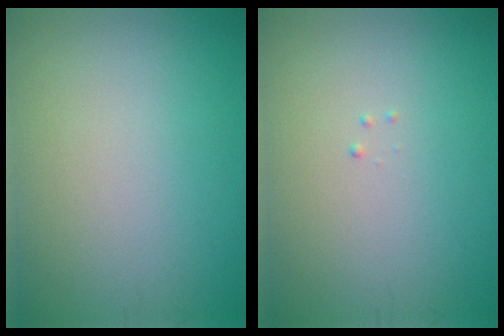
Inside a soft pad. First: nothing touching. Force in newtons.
{"total": 0.0}